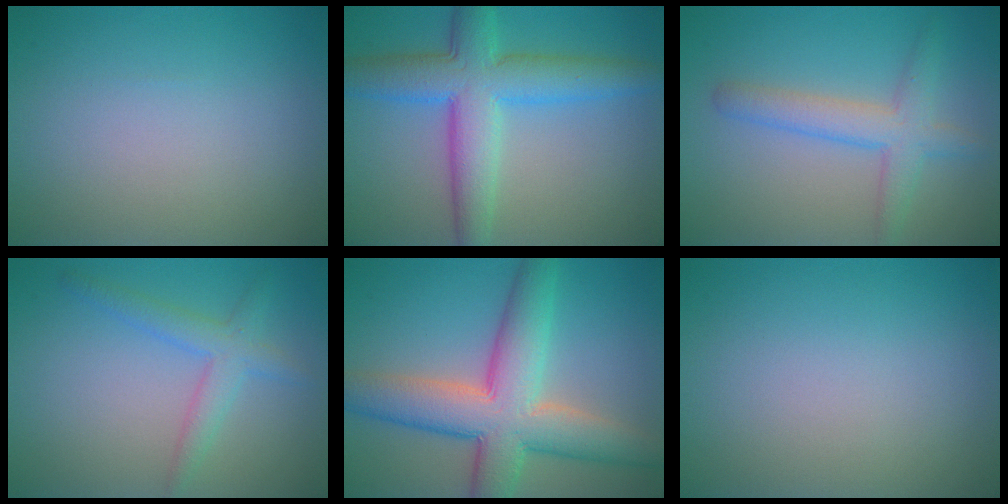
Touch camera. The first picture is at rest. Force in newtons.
{"total": 7.5, "press": 7.5, "slide": 0.1}
{"total": 3.7, "press": 3.7, "slide": 0.1}
{"total": 2.8, "press": 2.8, "slide": 0.1}
{"total": 9.2, "press": 9.2, "slide": 0.3}
{"total": 0.0}